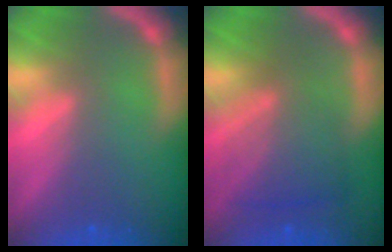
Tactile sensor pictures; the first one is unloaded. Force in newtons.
{"total": 6.0}